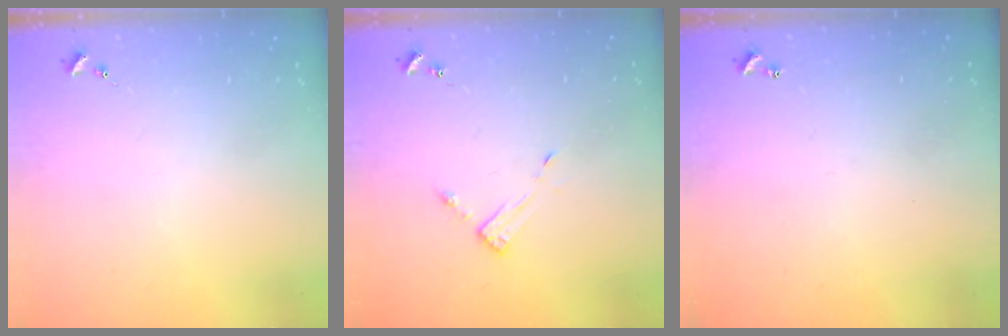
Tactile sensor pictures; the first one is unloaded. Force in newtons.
{"total": 3.3, "press": 3.2, "slide": 0.3}
{"total": 1.0, "press": 1.0, "slide": 0.2}